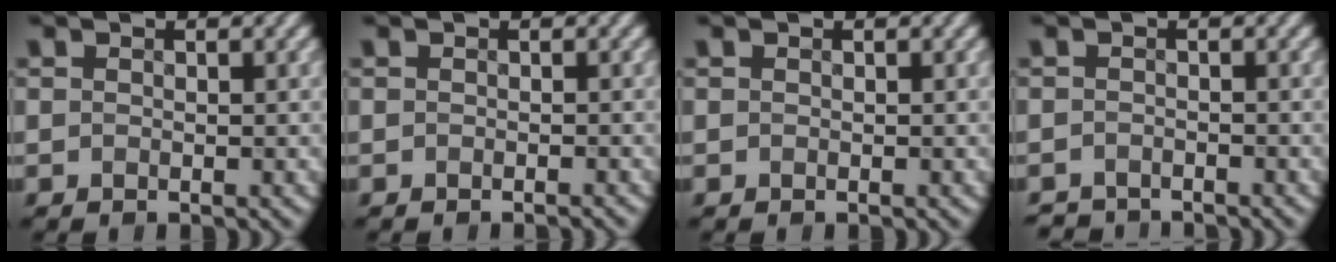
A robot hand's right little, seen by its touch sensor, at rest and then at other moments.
{"total": 0.9, "force": [-0.9, 0.0, 0.1], "torque": [0.001, -0.001, -0.013]}
{"total": 0.0}
{"total": 2.3, "force": [-2.3, 0.3, 0.0], "torque": [0.003, -0.001, -0.045]}